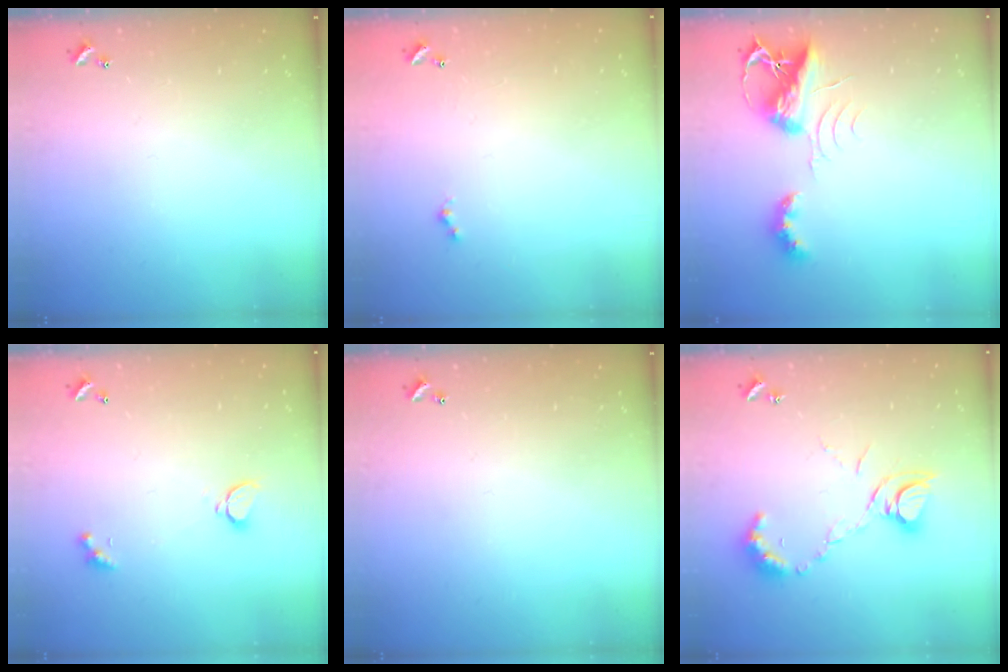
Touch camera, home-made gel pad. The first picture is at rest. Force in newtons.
{"total": 0.8, "press": 0.5, "slide": 0.5}
{"total": 7.1, "press": 7.0, "slide": 0.7}
{"total": 1.7, "press": 1.7, "slide": 0.3}
{"total": 0.0}
{"total": 9.8, "press": 9.8, "slide": 1.0}